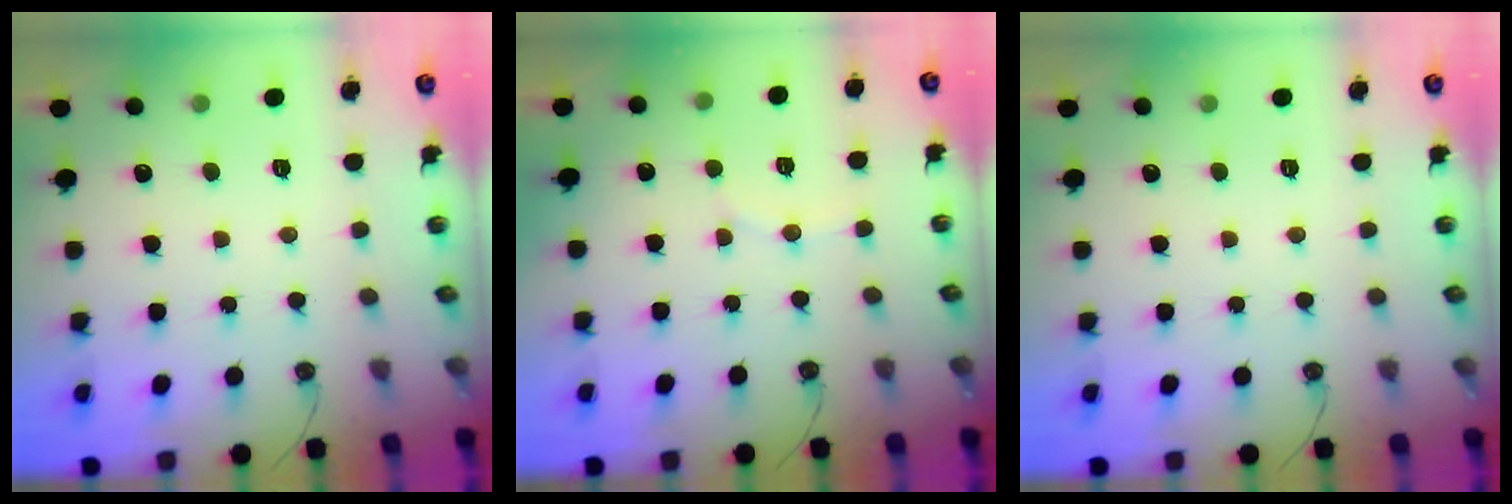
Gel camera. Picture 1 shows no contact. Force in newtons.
{"total": 5.8, "press": 5.5, "slide": 1.7}
{"total": 0.0}